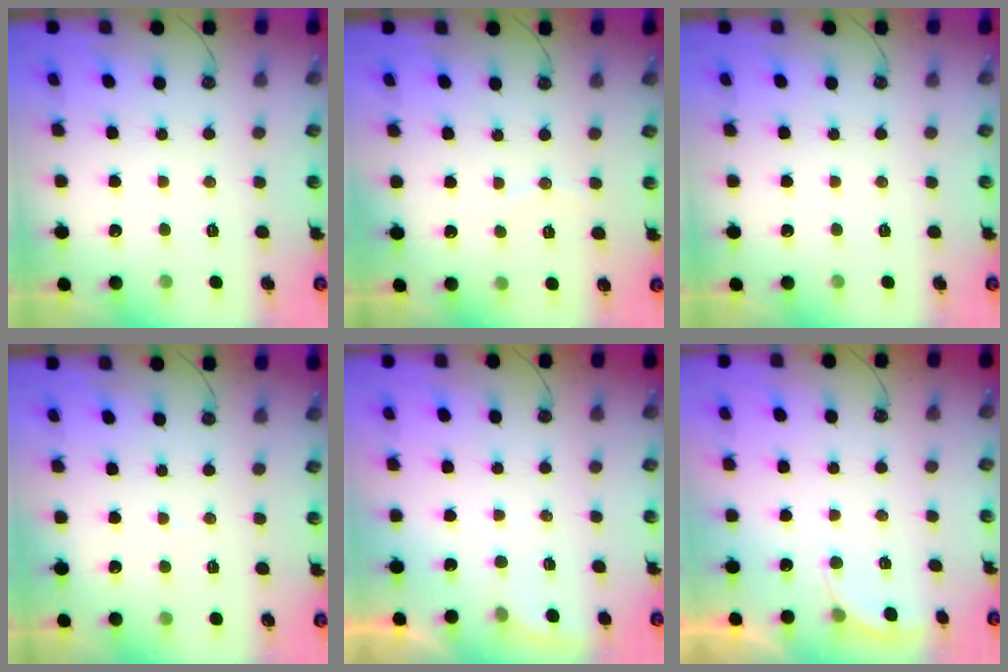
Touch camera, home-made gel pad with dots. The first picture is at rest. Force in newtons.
{"total": 4.0, "press": 3.9, "slide": 0.3}
{"total": 0.0}
{"total": 3.1, "press": 3.0, "slide": 0.3}
{"total": 1.6, "press": 1.6, "slide": 0.0}
{"total": 2.1, "press": 2.0, "slide": 0.6}